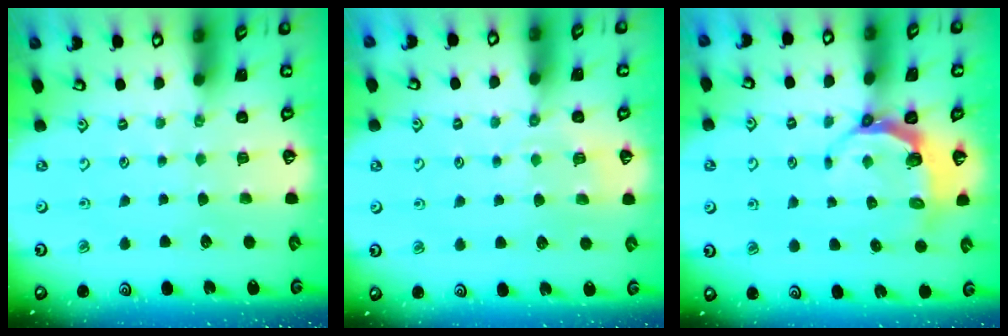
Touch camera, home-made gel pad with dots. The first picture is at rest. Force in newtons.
{"total": 4.1, "press": 4.0, "slide": 0.9}
{"total": 5.9, "press": 5.2, "slide": 2.9}